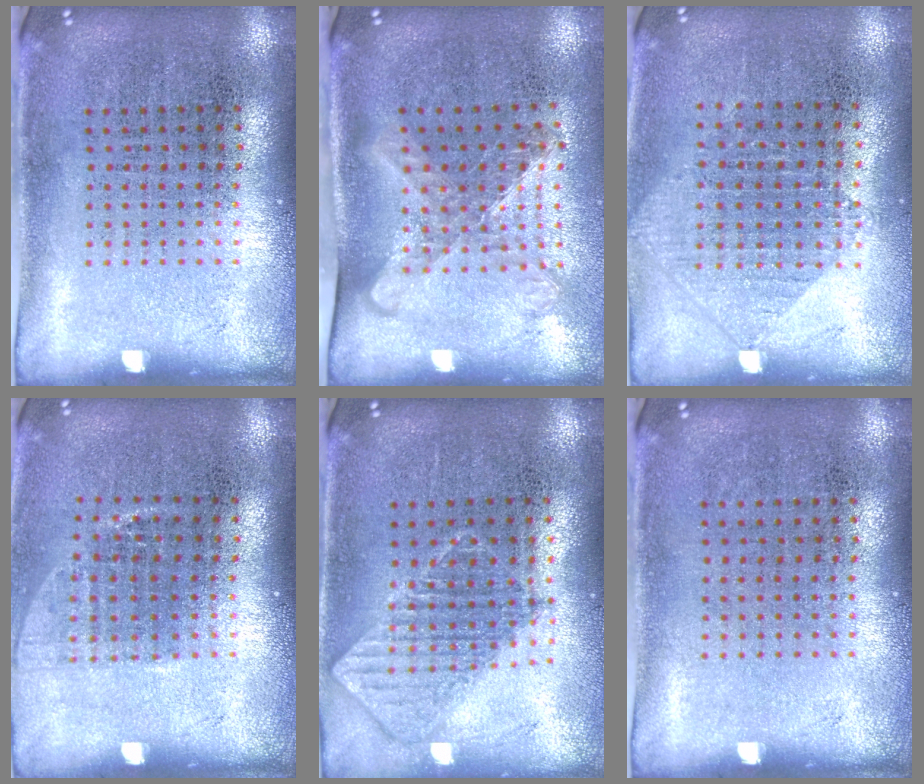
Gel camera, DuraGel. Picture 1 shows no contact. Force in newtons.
{"total": 1.6, "press": 1.2, "slide": 1.0}
{"total": 0.9, "press": 0.9, "slide": 0.2}
{"total": 1.0, "press": 0.9, "slide": 0.6}
{"total": 0.9, "press": 0.9, "slide": 0.1}
{"total": 0.0}